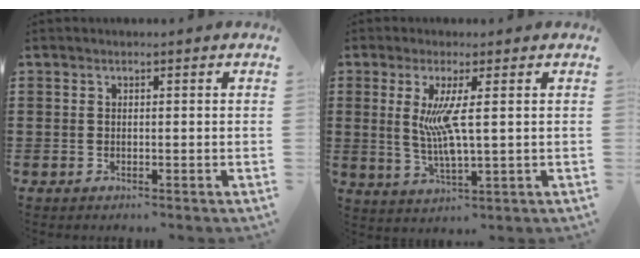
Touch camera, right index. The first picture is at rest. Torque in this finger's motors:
{"motor_torque": [0.42, 0.16, 0.72, 0.16]}